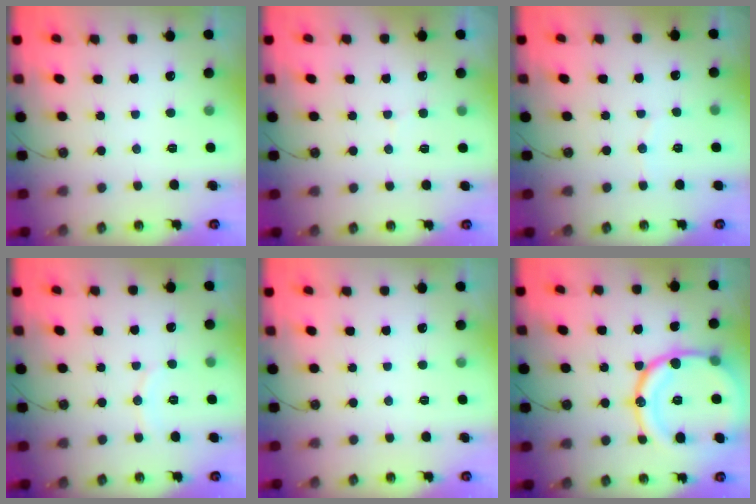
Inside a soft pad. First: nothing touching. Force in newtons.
{"total": 4.9, "press": 4.8, "slide": 0.4}
{"total": 3.8, "press": 3.5, "slide": 1.4}
{"total": 5.1, "press": 5.0, "slide": 0.6}
{"total": 0.0}
{"total": 21.2, "press": 21.2, "slide": 1.4}